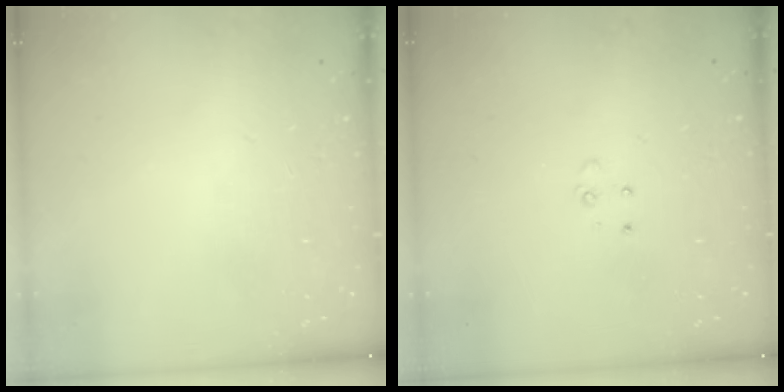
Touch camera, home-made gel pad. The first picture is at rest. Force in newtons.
{"total": 3.2, "press": 3.2, "slide": 0.4}